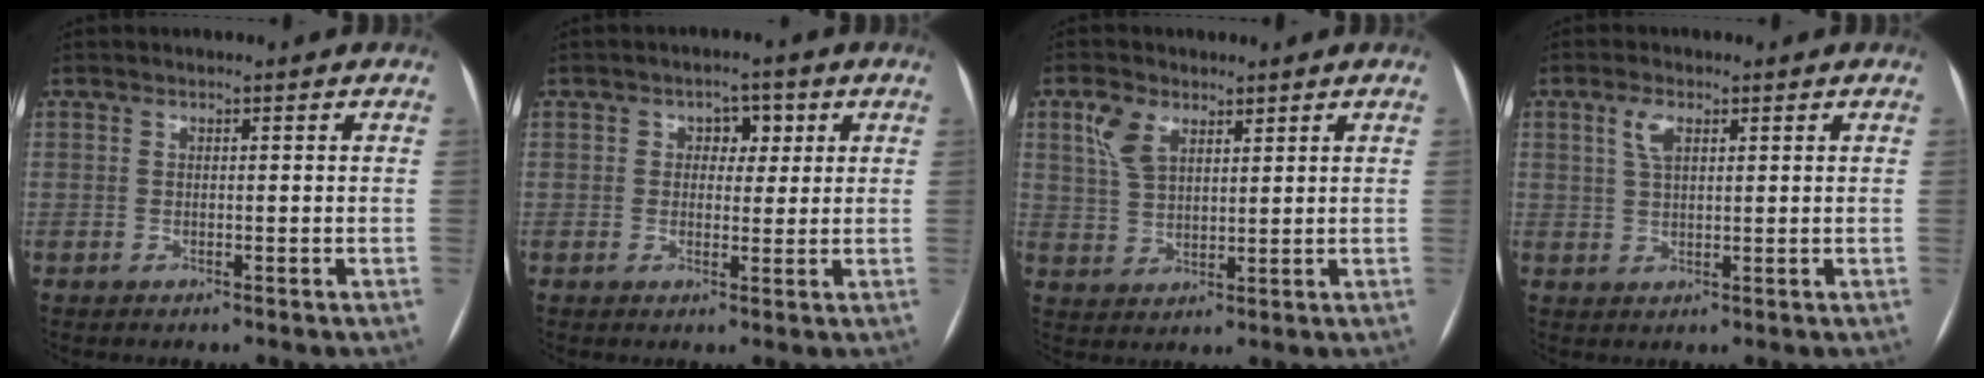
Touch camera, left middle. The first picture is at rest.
{"total": 3.5, "force": [1.1, 2.5, 2.2], "torque": [-0.025, 0.012, 0.015]}
{"total": 5.5, "force": [3.1, 3.0, 3.5], "torque": [-0.077, 0.015, 0.067]}
{"total": 3.2, "force": [1.5, 1.3, 2.6], "torque": [-0.055, 0.008, 0.032]}